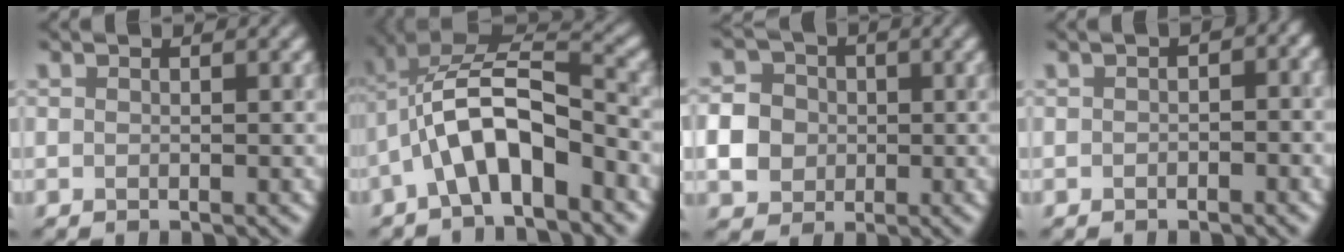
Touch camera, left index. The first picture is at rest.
{"total": 8.2, "force": [-3.3, 3.2, 6.8], "torque": [-0.129, 0.018, -0.063]}
{"total": 5.3, "force": [-0.7, 4.7, 2.2], "torque": [-0.039, 0.002, -0.026]}
{"total": 2.6, "force": [-0.2, 1.6, 2.0], "torque": [-0.019, 0.004, -0.008]}